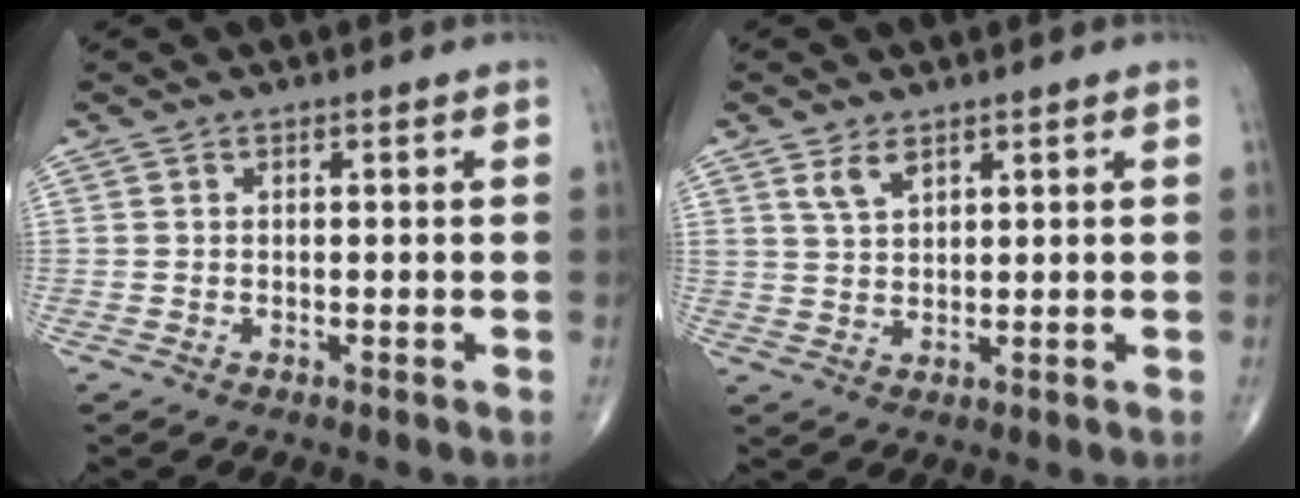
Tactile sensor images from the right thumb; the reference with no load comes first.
{"total": 3.3, "force": [2.2, 1.6, 2.0], "torque": [-0.034, -0.012, 0.049]}